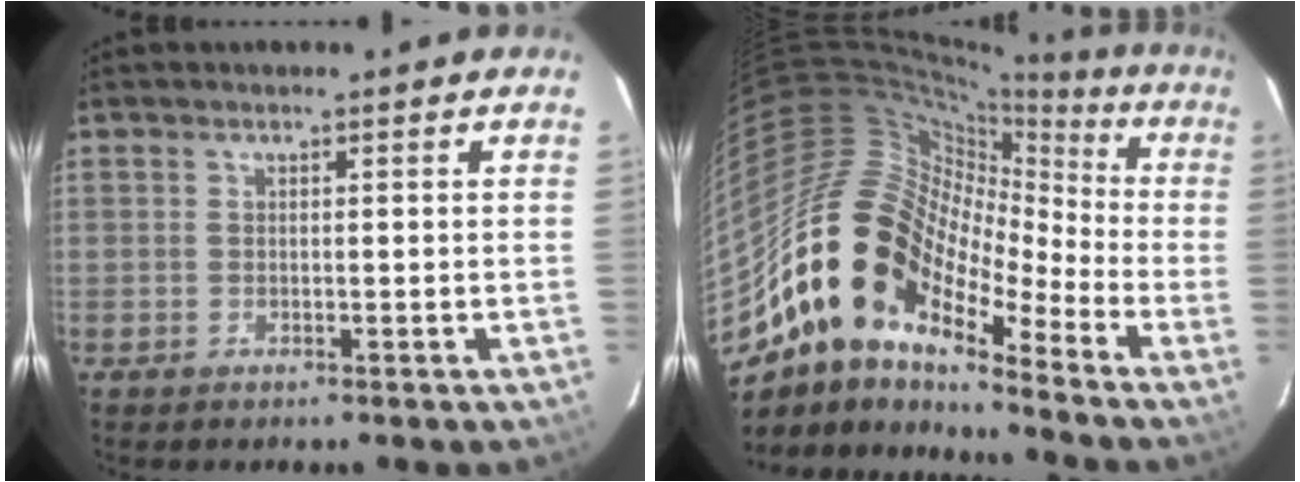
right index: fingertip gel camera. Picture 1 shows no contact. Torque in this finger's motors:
{"motor_torque": [0.90, -0.77, 1.00, 0.16]}